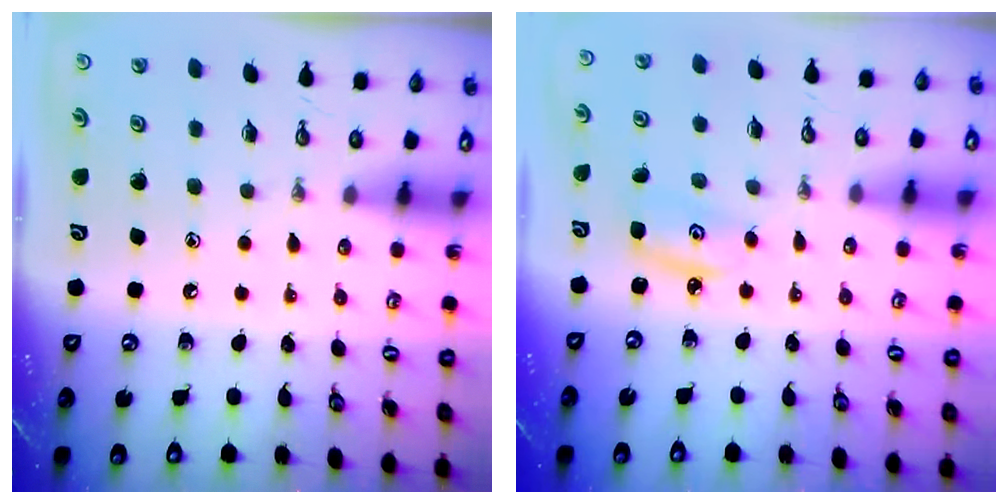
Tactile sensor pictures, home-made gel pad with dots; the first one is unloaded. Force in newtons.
{"total": 2.9, "press": 2.9, "slide": 0.3}